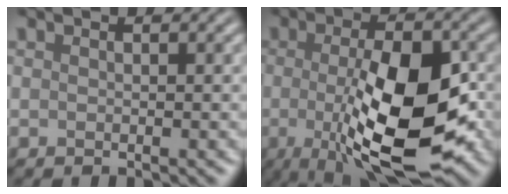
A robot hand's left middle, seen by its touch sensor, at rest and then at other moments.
{"total": 11.5, "force": [-2.0, 4.1, 10.5], "torque": [-0.176, -0.018, -0.033]}